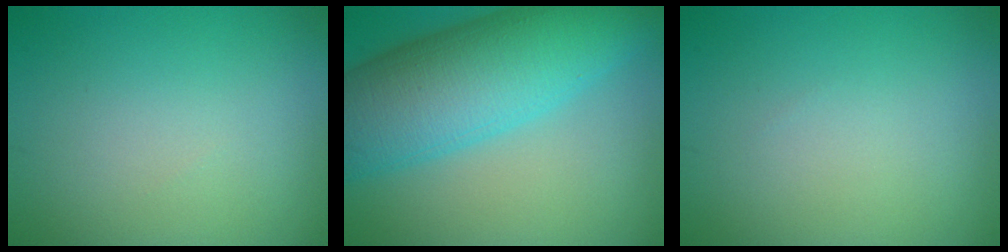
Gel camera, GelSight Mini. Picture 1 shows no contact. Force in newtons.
{"total": 12.4, "press": 12.4, "slide": 0.4}
{"total": 0.0}